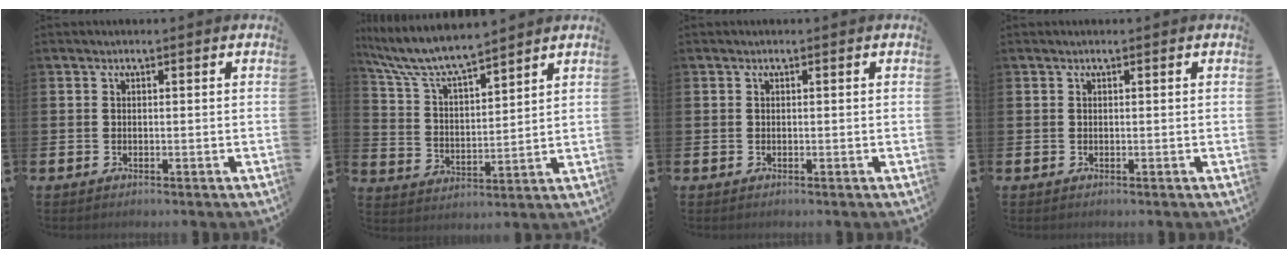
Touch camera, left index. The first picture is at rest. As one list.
[{"total": 7.9, "force": [7.3, 1.0, 2.8], "torque": [-0.087, -0.043, 0.129]}, {"total": 0.0}, {"total": 0.0}]